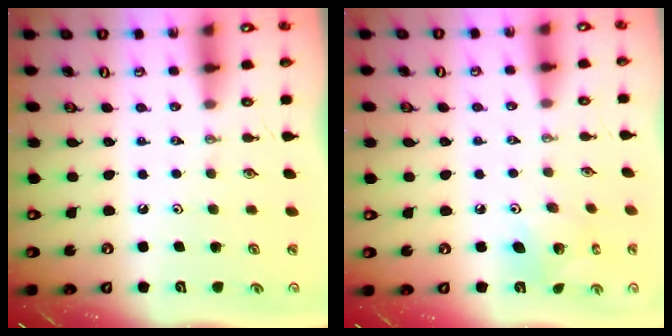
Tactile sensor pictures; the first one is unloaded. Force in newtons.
{"total": 6.6, "press": 6.6, "slide": 0.3}